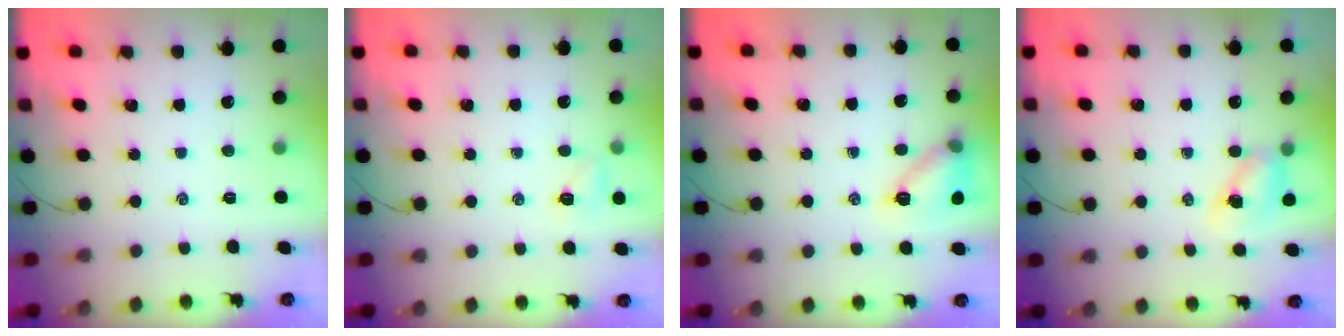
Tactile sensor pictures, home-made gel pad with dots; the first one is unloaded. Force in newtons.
{"total": 4.7, "press": 4.5, "slide": 1.4}
{"total": 11.7, "press": 11.6, "slide": 1.5}
{"total": 5.8, "press": 5.8, "slide": 0.4}